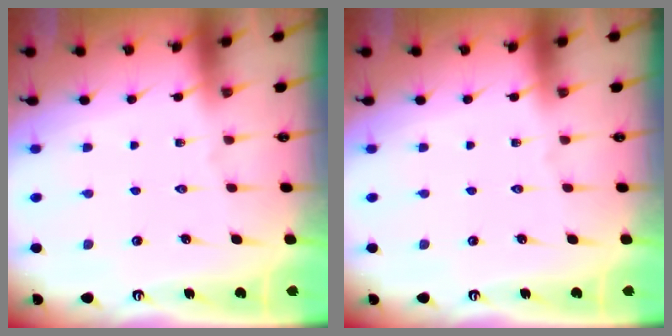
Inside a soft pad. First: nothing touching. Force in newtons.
{"total": 0.0}